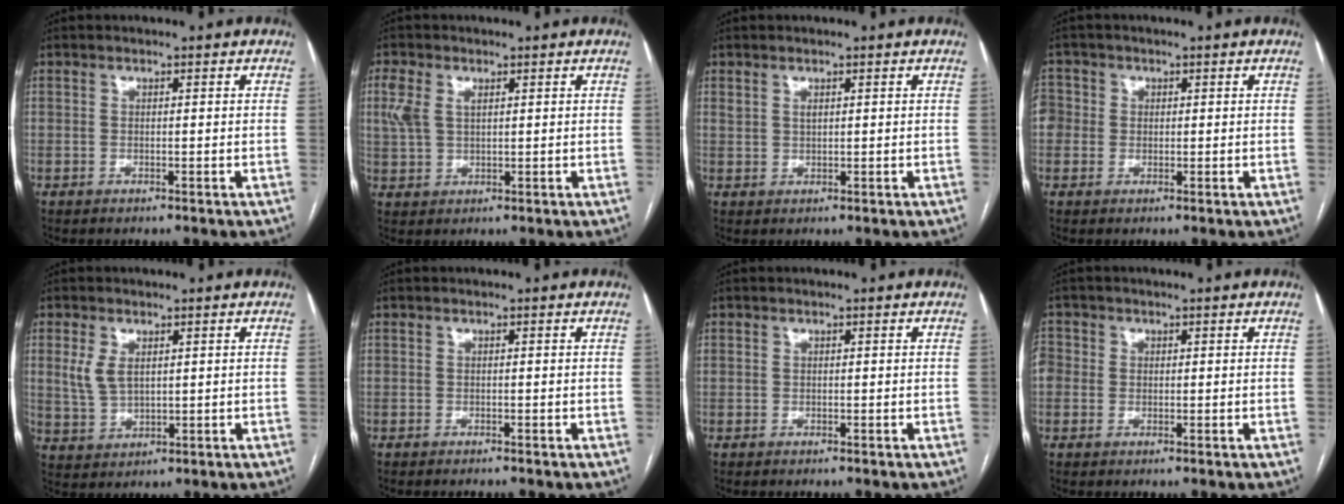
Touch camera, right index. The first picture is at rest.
{"total": 4.7, "force": [2.1, 2.7, 3.1], "torque": [-0.096, 0.021, 0.044]}
{"total": 1.3, "force": [1.1, 0.6, 0.3], "torque": [-0.014, 0.007, 0.022]}
{"total": 3.7, "force": [0.1, 3.6, 0.6], "torque": [-0.008, 0.014, 0.000]}
{"total": 4.6, "force": [1.4, 2.7, 3.4], "torque": [-0.078, 0.007, 0.037]}
{"total": 0.7, "force": [-0.7, -0.1, 0.1], "torque": [-0.003, -0.002, -0.011]}
{"total": 0.0}
{"total": 3.7, "force": [0.2, 3.5, 1.2], "torque": [-0.029, 0.018, 0.004]}